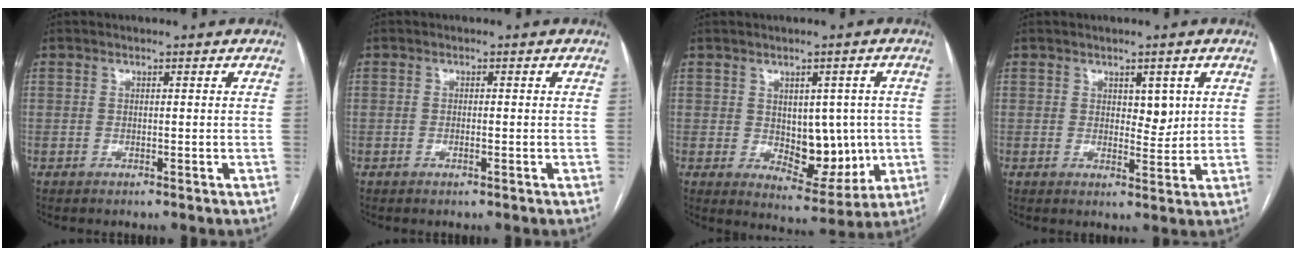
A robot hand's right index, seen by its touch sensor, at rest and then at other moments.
{"total": 0.8, "force": [-0.2, 0.2, 0.8], "torque": [-0.016, -0.002, -0.003]}
{"total": 9.2, "force": [-0.2, 5.3, 7.6], "torque": [-0.091, 0.003, 0.016]}
{"total": 3.4, "force": [1.2, 1.8, 2.6], "torque": [-0.031, -0.006, 0.018]}